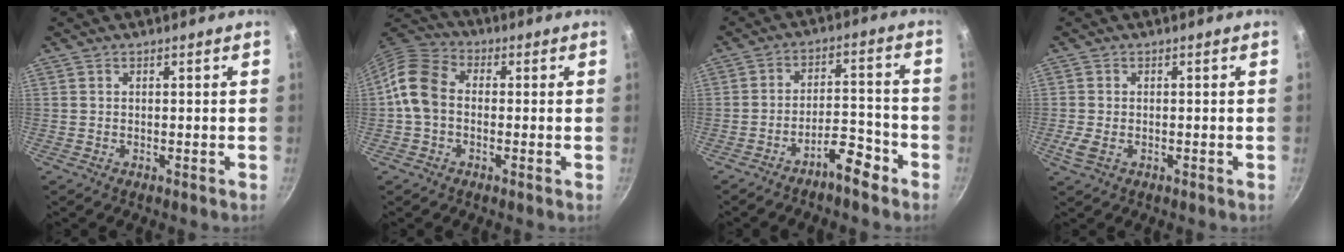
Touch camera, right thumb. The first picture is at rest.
{"total": 8.9, "force": [-0.6, 6.5, 5.9], "torque": [-0.105, 0.026, -0.031]}
{"total": 7.0, "force": [-5.1, 2.2, 4.3], "torque": [-0.053, 0.052, -0.081]}
{"total": 3.0, "force": [-0.8, 1.9, 2.2], "torque": [-0.047, -0.004, -0.015]}